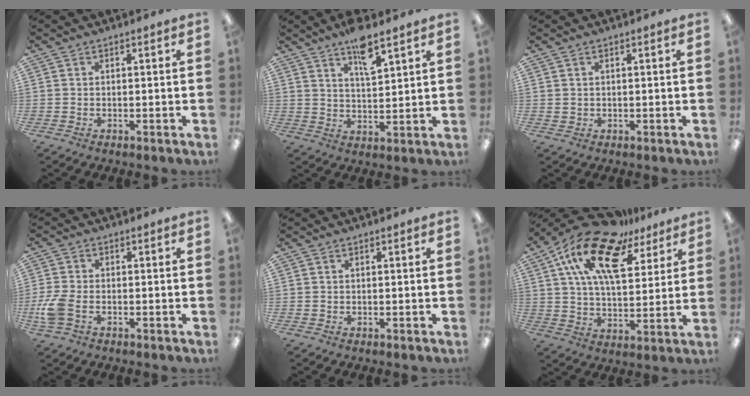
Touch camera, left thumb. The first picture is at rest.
{"total": 8.1, "force": [5.9, 2.2, 5.1], "torque": [-0.075, -0.034, 0.097]}
{"total": 0.7, "force": [0.4, 0.6, 0.1], "torque": [-0.003, -0.001, 0.007]}
{"total": 6.2, "force": [-2.2, 3.5, 4.6], "torque": [-0.102, 0.000, -0.042]}
{"total": 0.0}
{"total": 18.9, "force": [11.8, 8.7, 12.0], "torque": [-0.229, -0.061, 0.206]}